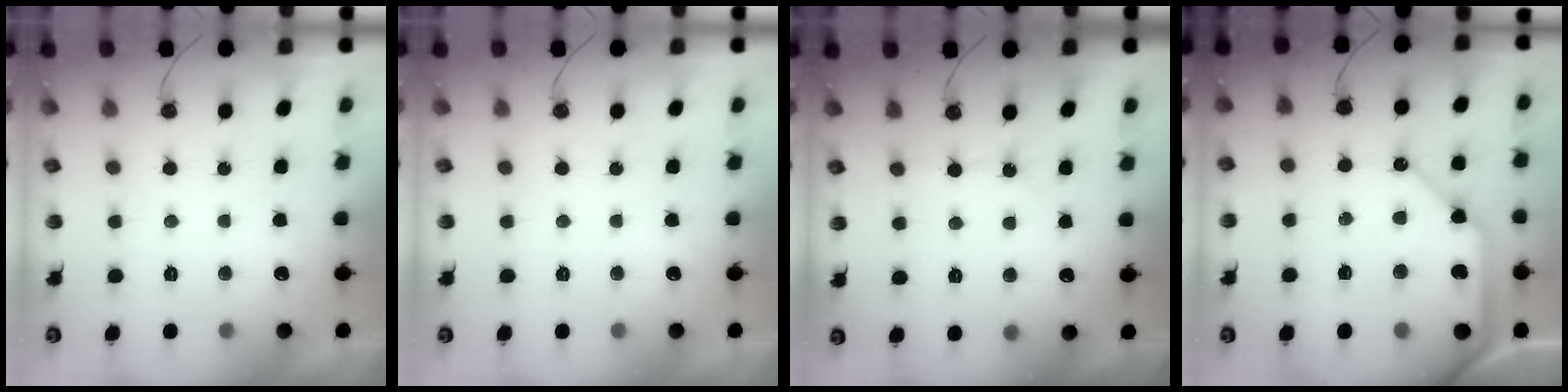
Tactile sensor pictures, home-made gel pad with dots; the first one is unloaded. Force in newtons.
{"total": 0.0}
{"total": 1.8, "press": 1.8, "slide": 0.3}
{"total": 16.5, "press": 16.4, "slide": 2.0}